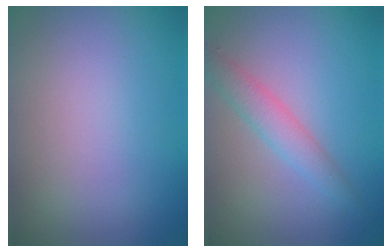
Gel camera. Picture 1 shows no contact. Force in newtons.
{"total": 2.7, "press": 2.7, "slide": 0.2}